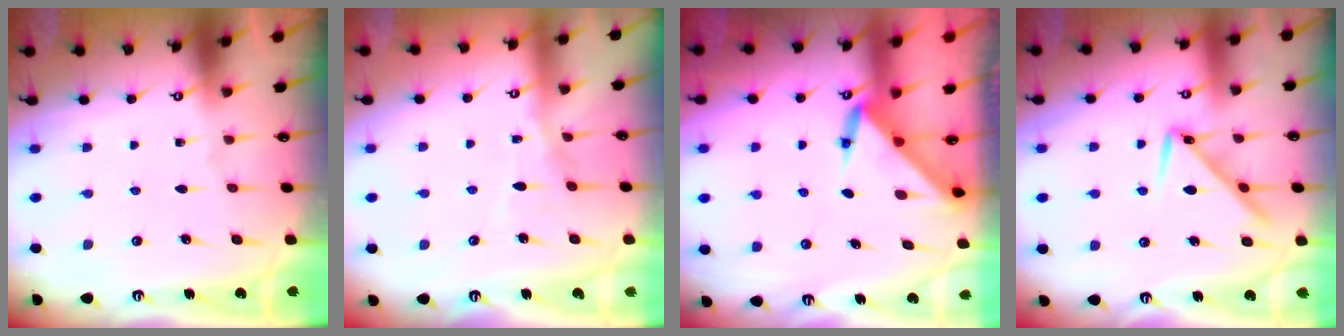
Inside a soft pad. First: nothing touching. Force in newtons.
{"total": 6.2, "press": 6.2, "slide": 0.5}
{"total": 3.0, "press": 3.0, "slide": 0.1}
{"total": 9.4, "press": 9.3, "slide": 0.6}